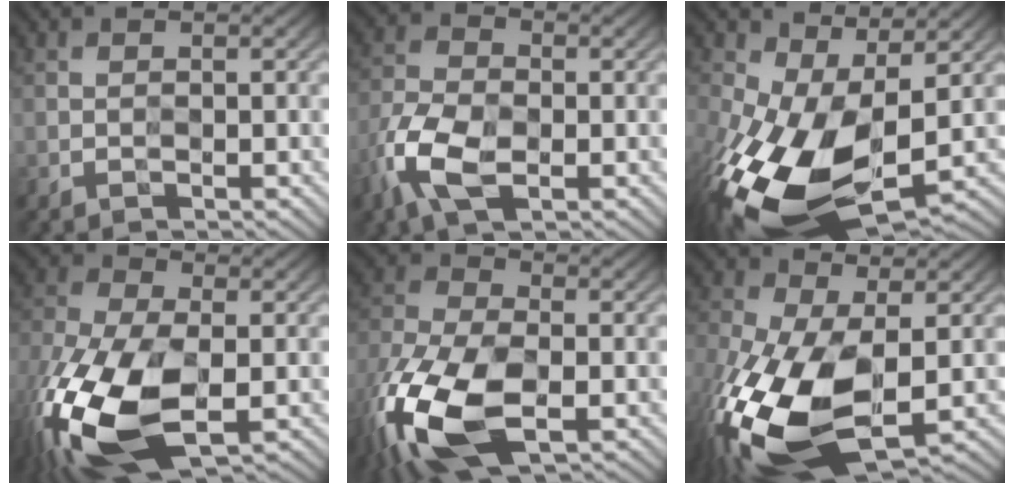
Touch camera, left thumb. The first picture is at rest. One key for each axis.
{"total": 8.5, "fx": -3.7, "fy": 4.8, "fz": 6.0, "tx": -0.147, "ty": -0.009, "tz": -0.078}
{"total": 14.8, "fx": -1.6, "fy": 8.8, "fz": 11.9, "tx": -0.275, "ty": -0.039, "tz": -0.020}
{"total": 15.9, "fx": -5.8, "fy": 8.7, "fz": 12.0, "tx": -0.296, "ty": -0.032, "tz": -0.108}
{"total": 14.8, "fx": -6.6, "fy": 8.0, "fz": 10.5, "tx": -0.264, "ty": -0.027, "tz": -0.128}
{"total": 15.3, "fx": -4.3, "fy": 8.3, "fz": 12.2, "tx": -0.296, "ty": -0.042, "tz": -0.069}